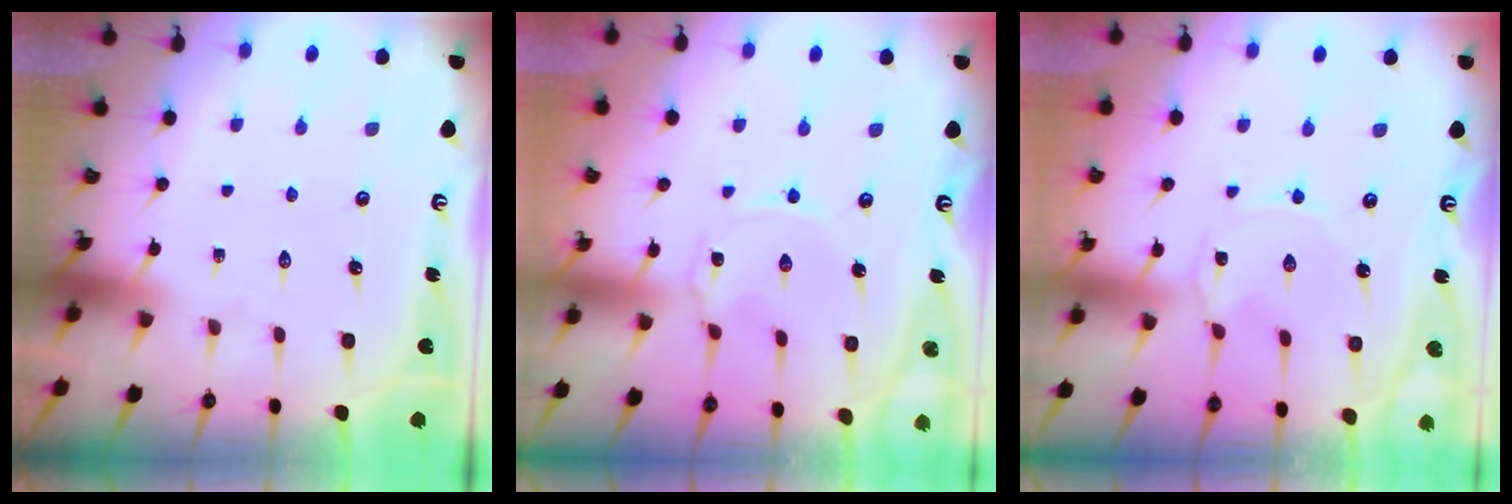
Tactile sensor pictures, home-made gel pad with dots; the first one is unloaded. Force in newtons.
{"total": 0.5, "press": 0.5, "slide": 0.1}
{"total": 0.0}